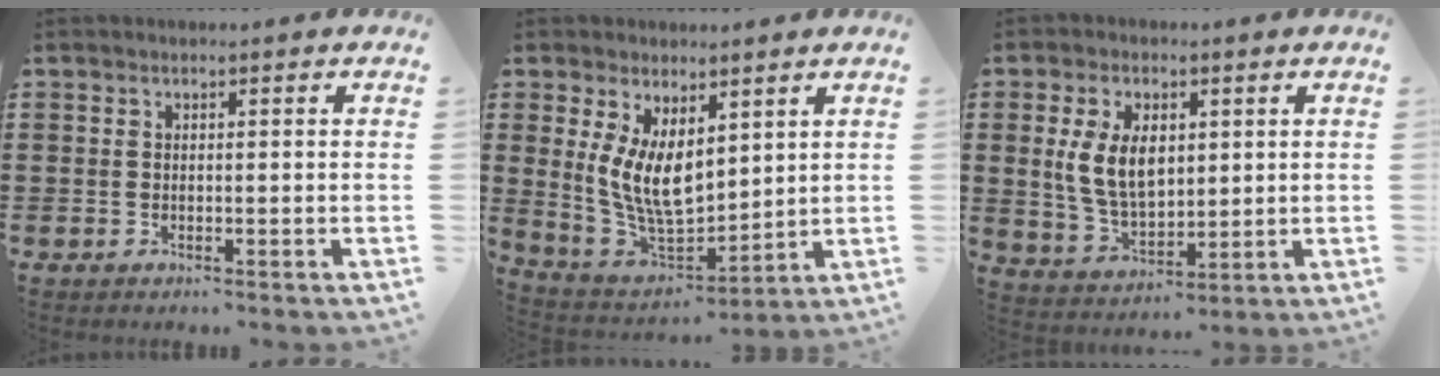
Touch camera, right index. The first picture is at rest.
{"total": 8.3, "force": [2.9, 4.6, 6.3], "torque": [-0.148, -0.012, 0.056]}
{"total": 8.3, "force": [1.7, 4.8, 6.6], "torque": [-0.147, 0.006, 0.025]}